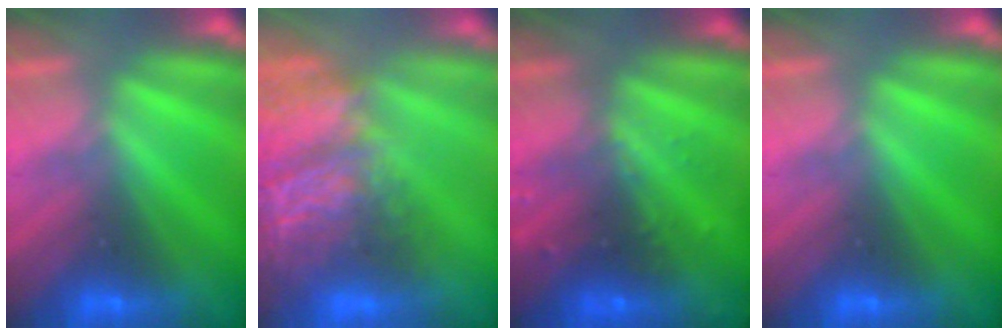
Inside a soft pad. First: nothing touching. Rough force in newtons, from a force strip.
{"total": 9.6}
{"total": 2.7}
{"total": 0.0}